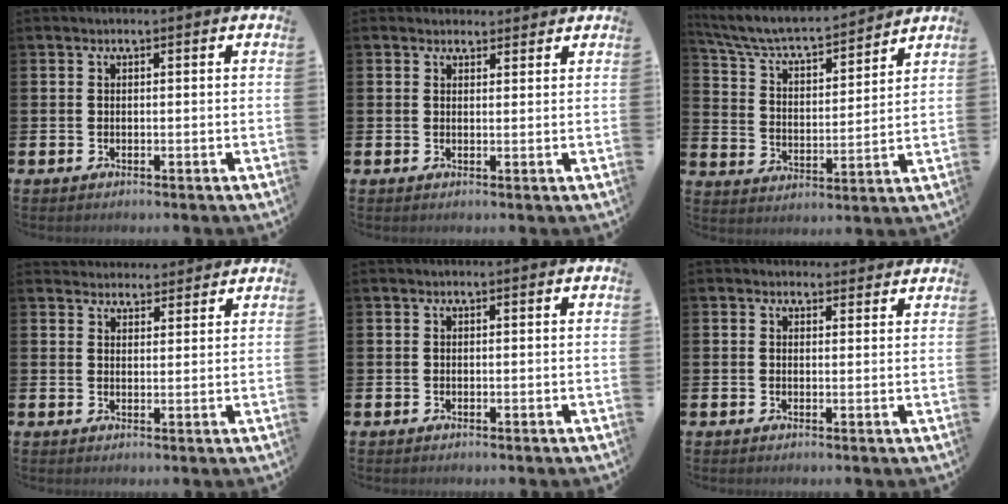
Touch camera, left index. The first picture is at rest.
{"total": 1.9, "force": [1.8, 0.7, -0.1], "torque": [0.019, -0.011, 0.030]}
{"total": 6.9, "force": [6.4, 1.2, 2.3], "torque": [-0.077, -0.051, 0.106]}
{"total": 3.3, "force": [3.1, 1.0, -0.3], "torque": [0.002, -0.014, 0.058]}
{"total": 0.0}
{"total": 1.6, "force": [1.4, 0.7, 0.0], "torque": [0.009, -0.002, 0.024]}